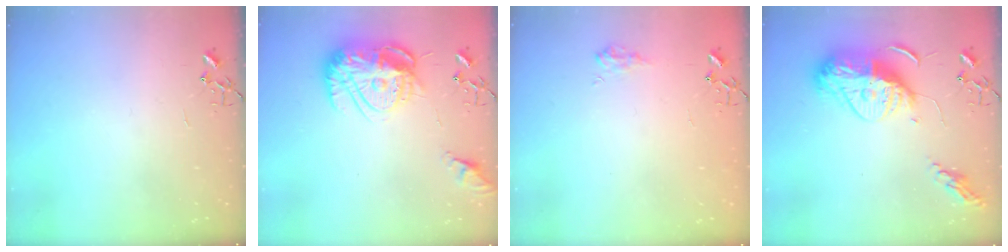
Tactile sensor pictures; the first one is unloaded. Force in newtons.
{"total": 17.2, "press": 17.1, "slide": 1.8}
{"total": 8.2, "press": 8.2, "slide": 0.5}
{"total": 17.4, "press": 17.3, "slide": 1.9}